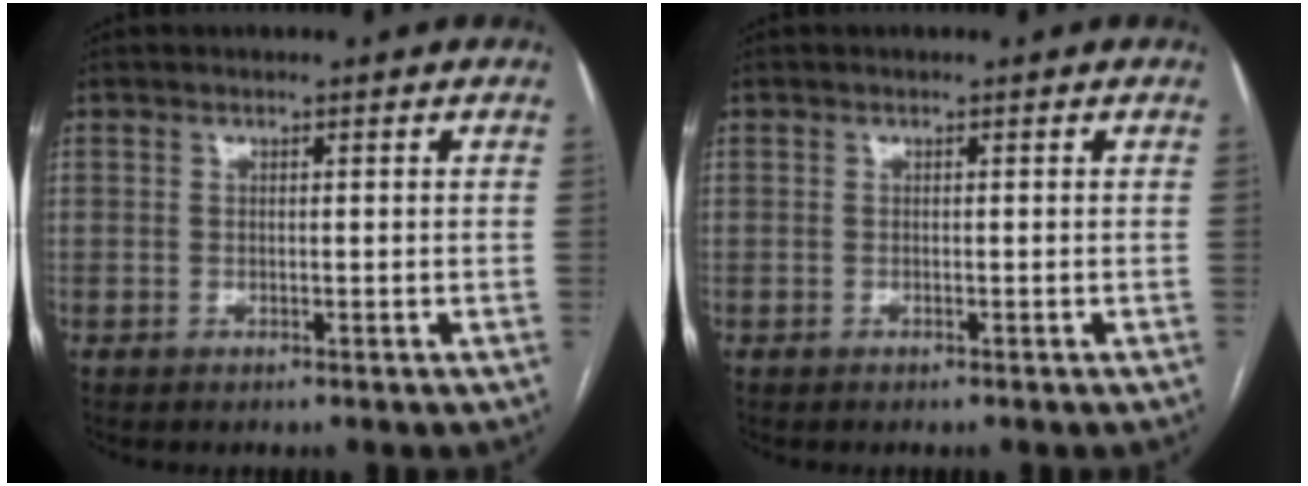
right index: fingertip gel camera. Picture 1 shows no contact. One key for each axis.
{"total": 0.0}